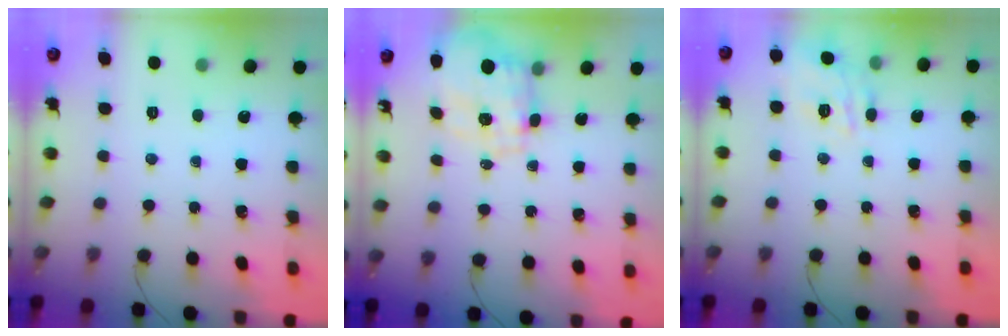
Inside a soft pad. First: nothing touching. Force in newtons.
{"total": 3.9, "press": 3.6, "slide": 1.6}
{"total": 10.5, "press": 10.5, "slide": 0.8}